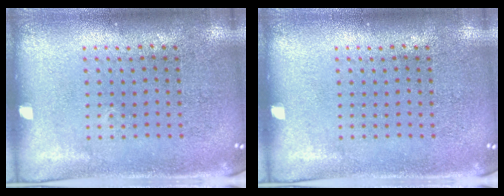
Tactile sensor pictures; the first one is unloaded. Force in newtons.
{"total": 0.0}